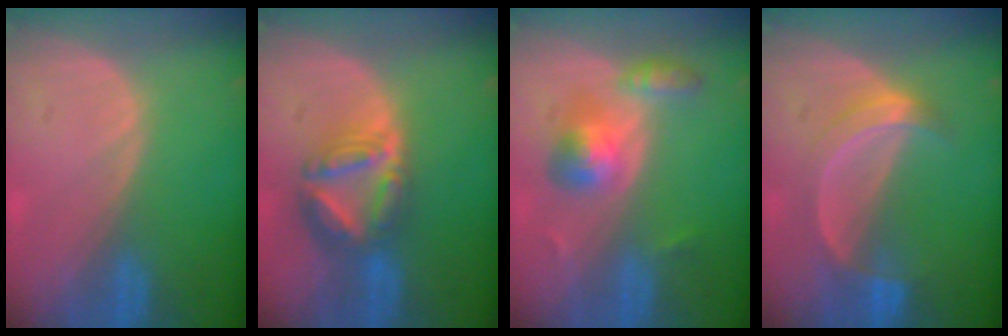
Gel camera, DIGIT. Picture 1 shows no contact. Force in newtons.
{"total": 8.0, "press": 6.9, "slide": 4.0}
{"total": 5.4, "press": 5.3, "slide": 1.4}
{"total": 5.0, "press": 5.0, "slide": 0.6}